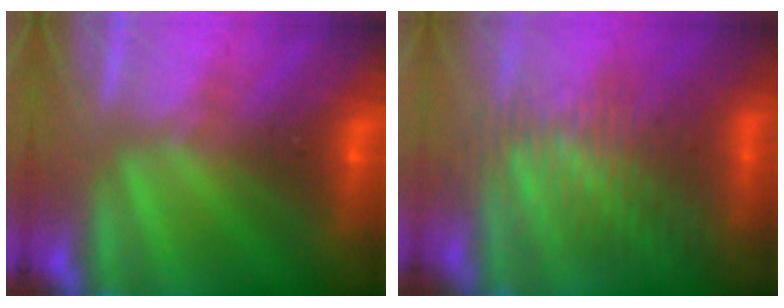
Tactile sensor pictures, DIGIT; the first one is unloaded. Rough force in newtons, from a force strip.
{"total": 3.2}